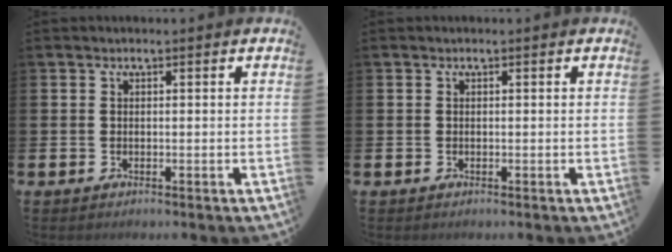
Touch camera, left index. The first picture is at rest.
{"total": 0.0}